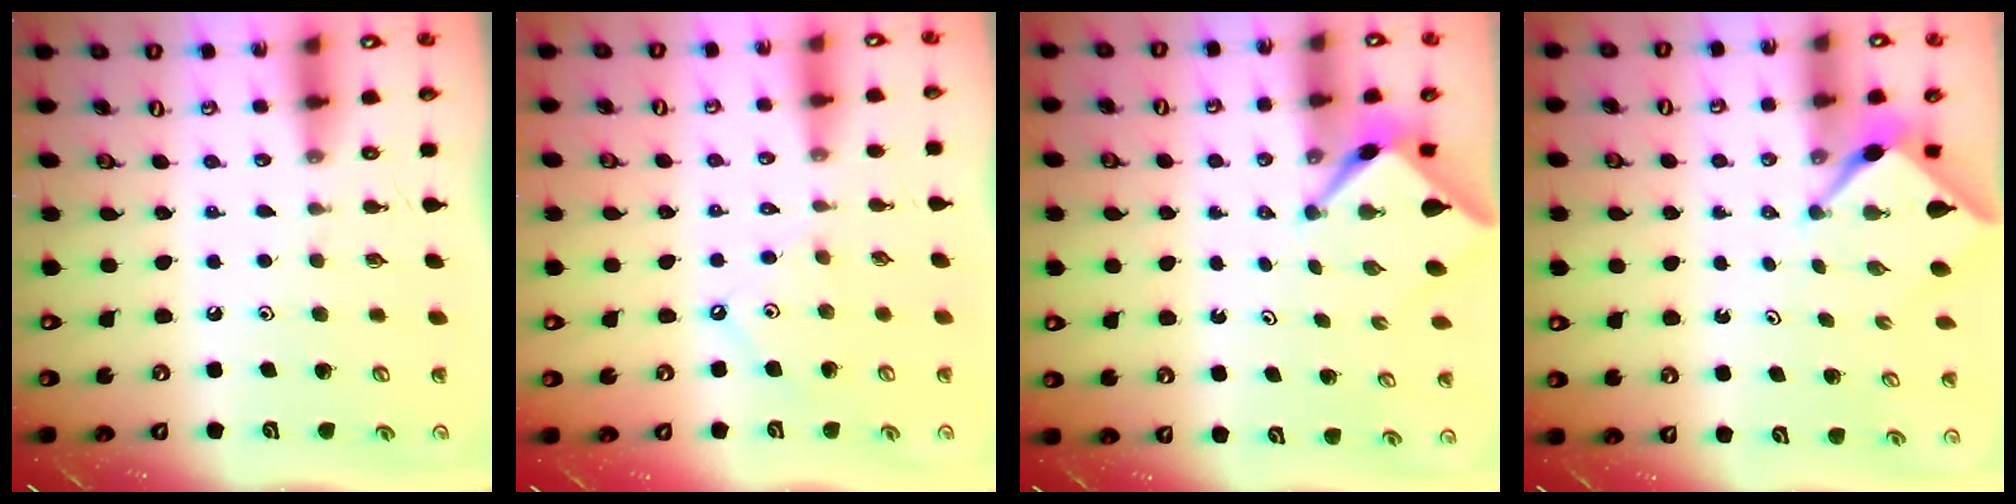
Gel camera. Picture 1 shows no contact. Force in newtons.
{"total": 2.5, "press": 2.5, "slide": 0.4}
{"total": 2.8, "press": 2.7, "slide": 0.3}
{"total": 2.4, "press": 2.4, "slide": 0.2}